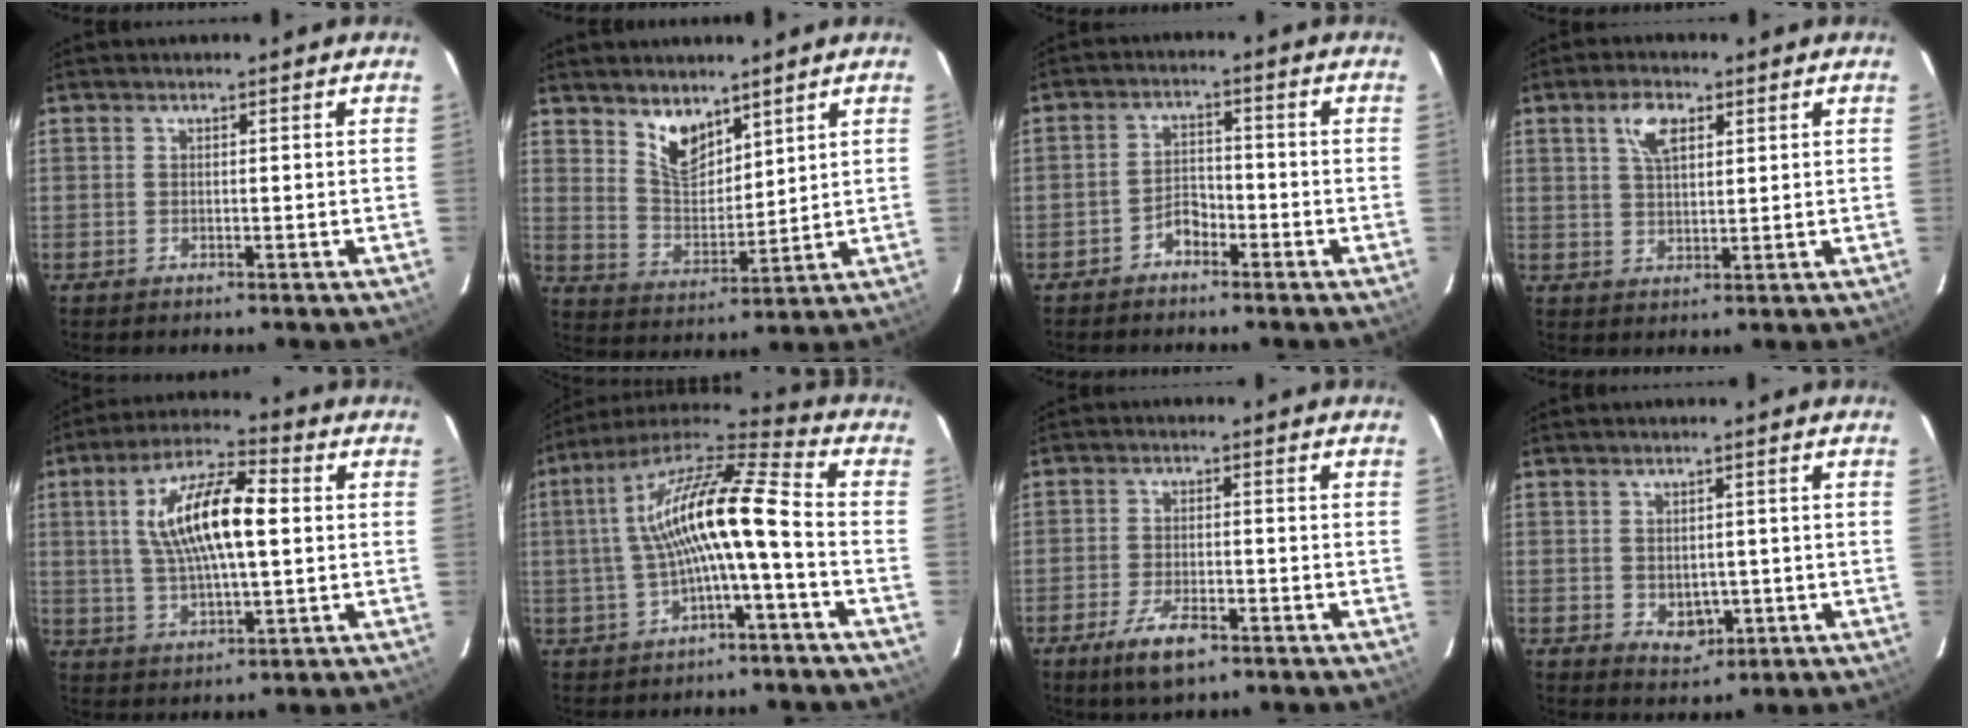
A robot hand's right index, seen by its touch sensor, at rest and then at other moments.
{"total": 7.8, "force": [5.5, 3.8, 3.9], "torque": [-0.061, 0.000, 0.110]}
{"total": 3.5, "force": [-2.7, 1.8, 1.2], "torque": [-0.031, 0.011, -0.046]}
{"total": 5.5, "force": [2.5, 2.6, 4.1], "torque": [-0.074, 0.011, 0.047]}
{"total": 14.5, "force": [2.2, 4.8, 13.5], "torque": [-0.251, 0.018, 0.040]}
{"total": 15.6, "force": [-1.4, 2.1, 15.4], "torque": [-0.287, 0.022, -0.028]}
{"total": 7.2, "force": [-4.5, 2.4, 5.1], "torque": [-0.120, -0.011, -0.079]}
{"total": 4.2, "force": [-0.8, 3.3, 2.4], "torque": [-0.041, -0.007, 0.001]}